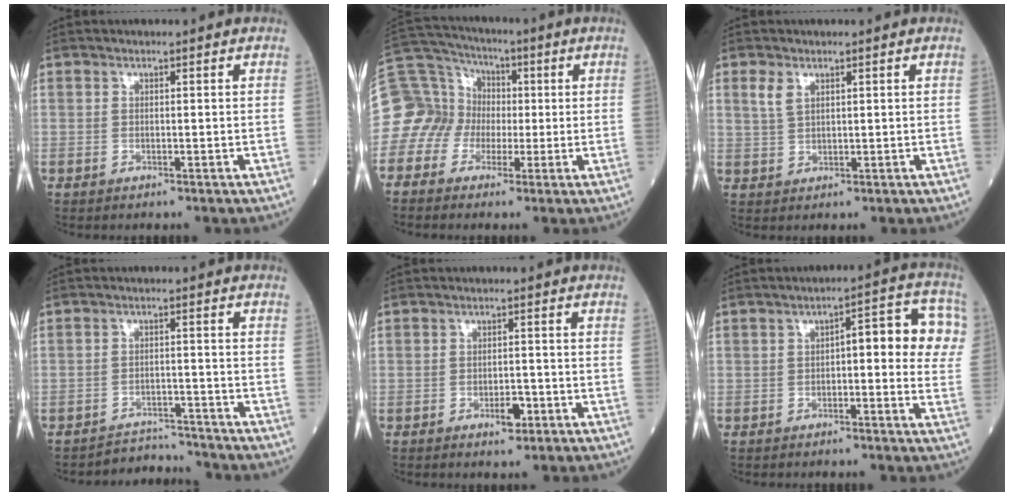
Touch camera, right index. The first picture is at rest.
{"total": 11.6, "force": [-1.9, 11.3, 1.8], "torque": [-0.067, 0.078, -0.033]}
{"total": 2.3, "force": [1.2, 1.3, 1.5], "torque": [-0.039, 0.010, 0.032]}
{"total": 4.4, "force": [-4.1, 0.1, -1.6], "torque": [0.031, 0.012, -0.062]}
{"total": 2.7, "force": [-1.3, 1.1, 2.0], "torque": [-0.030, 0.004, -0.017]}
{"total": 9.6, "force": [1.2, 2.9, 9.1], "torque": [-0.104, 0.033, 0.008]}